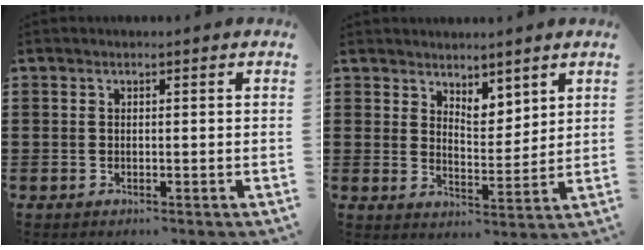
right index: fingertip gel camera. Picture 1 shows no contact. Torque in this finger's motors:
{"motor_torque": [0.04, 0.12, 0.09, 0.02]}